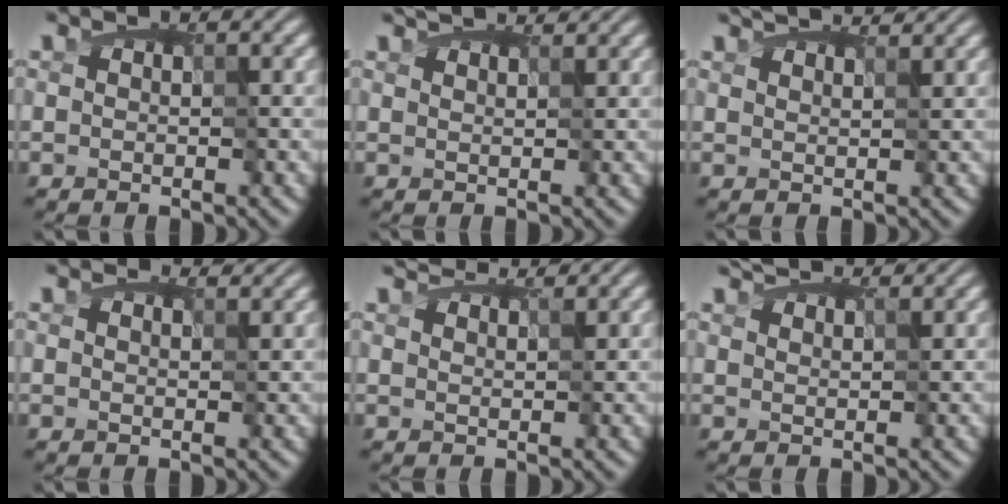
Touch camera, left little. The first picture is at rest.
{"total": 4.0, "force": [3.4, 1.2, 1.8], "torque": [-0.040, 0.010, 0.043]}
{"total": 5.1, "force": [4.3, 1.4, 2.3], "torque": [-0.049, 0.011, 0.056]}
{"total": 2.4, "force": [2.3, 0.5, 0.6], "torque": [-0.019, -0.004, 0.033]}
{"total": 3.9, "force": [3.6, 0.8, 1.4], "torque": [-0.042, 0.011, 0.049]}
{"total": 4.8, "force": [4.2, 1.3, 2.0], "torque": [-0.051, 0.010, 0.059]}